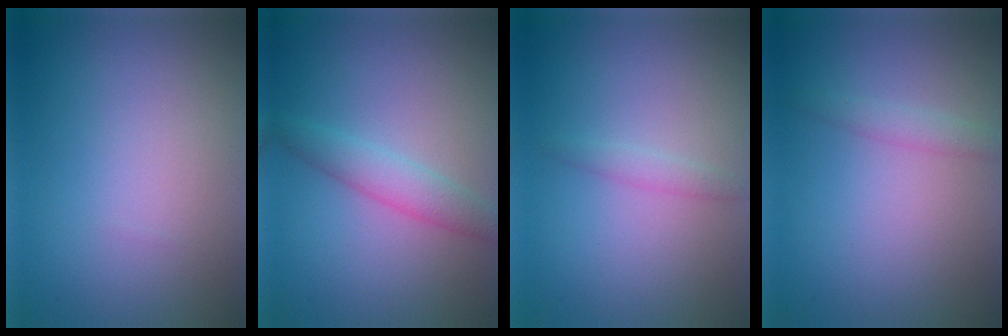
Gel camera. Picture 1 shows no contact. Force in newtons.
{"total": 2.7, "press": 2.7, "slide": 0.1}
{"total": 1.0, "press": 1.0, "slide": 0.1}
{"total": 1.4, "press": 1.4, "slide": 0.0}